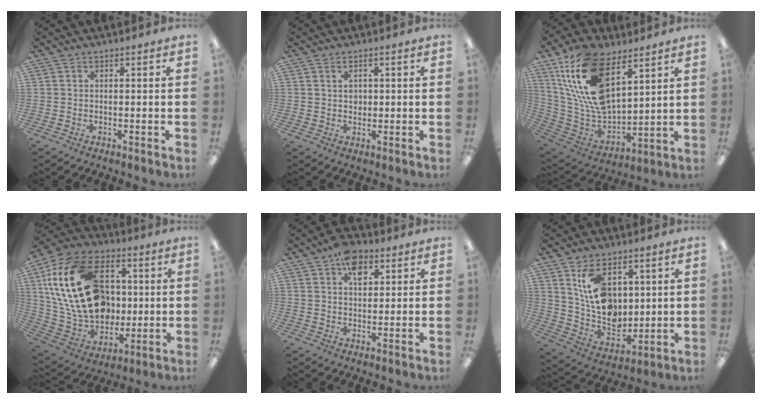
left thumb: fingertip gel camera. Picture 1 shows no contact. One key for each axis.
{"total": 2.3, "fx": 0.8, "fy": 1.7, "fz": 1.2, "tx": -0.021, "ty": 0.001, "tz": 0.013}
{"total": 21.8, "fx": 10.7, "fy": 12.0, "fz": 14.8, "tx": -0.322, "ty": -0.044, "tz": 0.191}
{"total": 27.3, "fx": 4.9, "fy": 18.8, "fz": 19.2, "tx": -0.387, "ty": 0.010, "tz": 0.095}
{"total": 7.2, "fx": 3.6, "fy": 4.4, "fz": 4.4, "tx": -0.054, "ty": -0.005, "tz": 0.060}
{"total": 13.7, "fx": 5.7, "fy": 9.4, "fz": 8.3, "tx": -0.167, "ty": -0.015, "tz": 0.106}